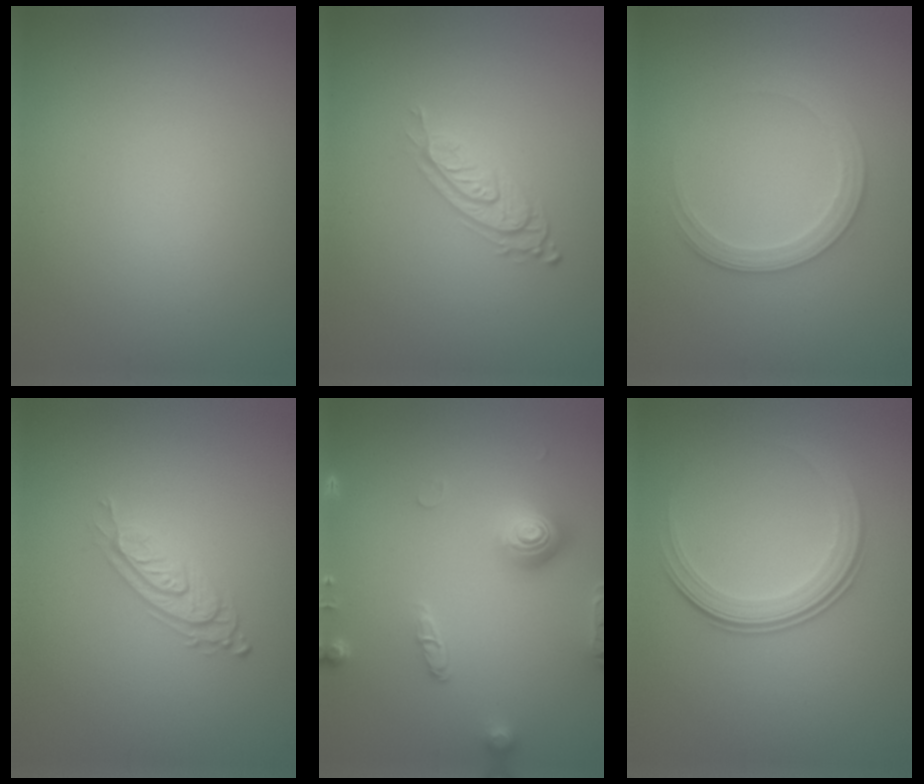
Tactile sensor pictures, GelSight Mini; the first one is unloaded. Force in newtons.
{"total": 2.9, "press": 1.9, "slide": 2.1}
{"total": 2.8, "press": 2.7, "slide": 0.4}
{"total": 2.9, "press": 2.0, "slide": 2.0}
{"total": 4.2, "press": 3.1, "slide": 2.9}
{"total": 3.2, "press": 2.6, "slide": 1.9}